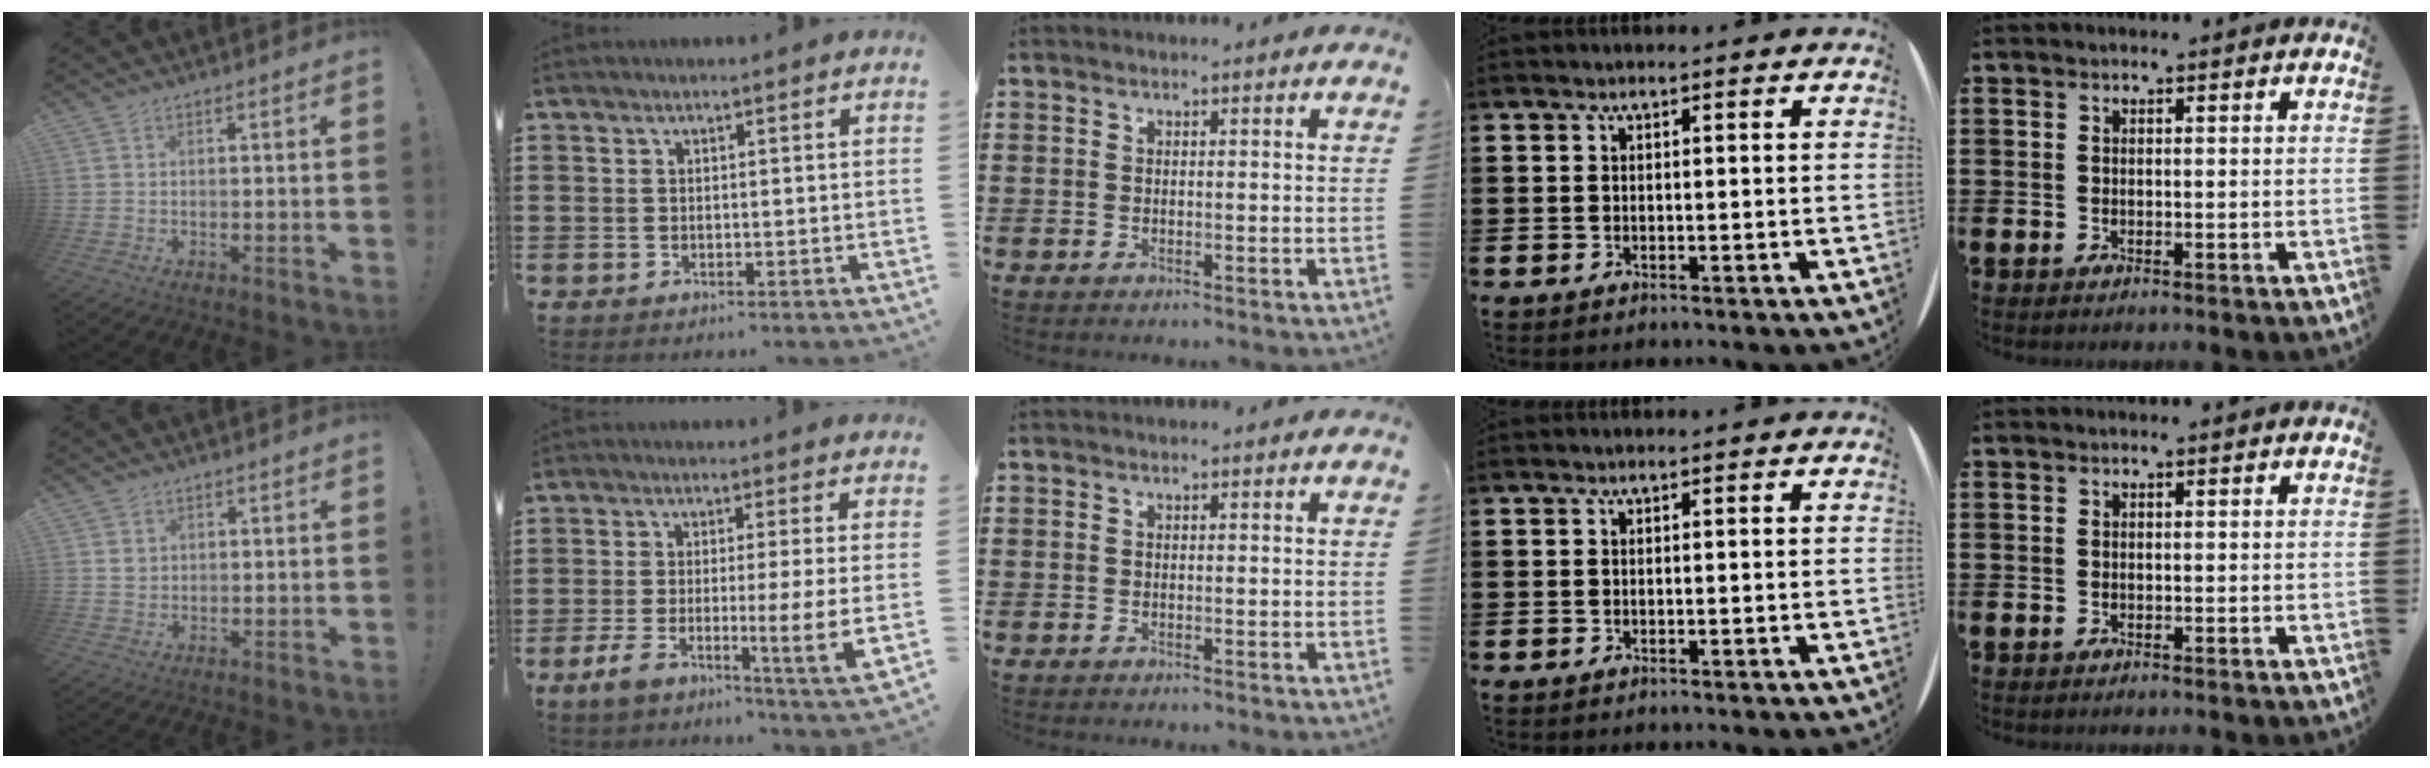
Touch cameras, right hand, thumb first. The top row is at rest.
{"thumb": {"total": 2.2, "force": [0.6, 2.0, 0.7], "torque": [-0.007, 0.001, 0.010]}, "index": {"total": 8.6, "force": [-1.7, 0.8, 8.4], "torque": [-0.134, -0.020, -0.031]}}